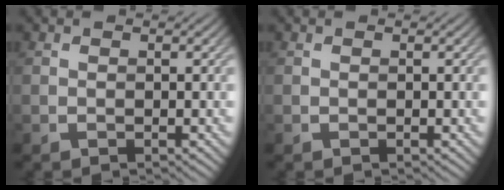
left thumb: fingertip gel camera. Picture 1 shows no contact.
{"total": 0.0}